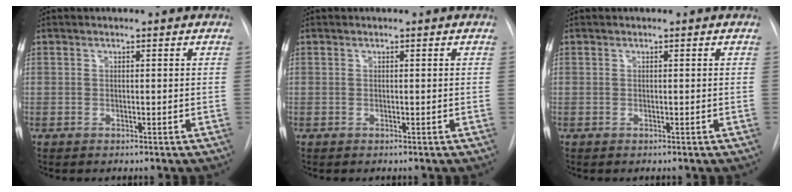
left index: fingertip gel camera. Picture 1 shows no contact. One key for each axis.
{"total": 0.0}
{"total": 0.0}